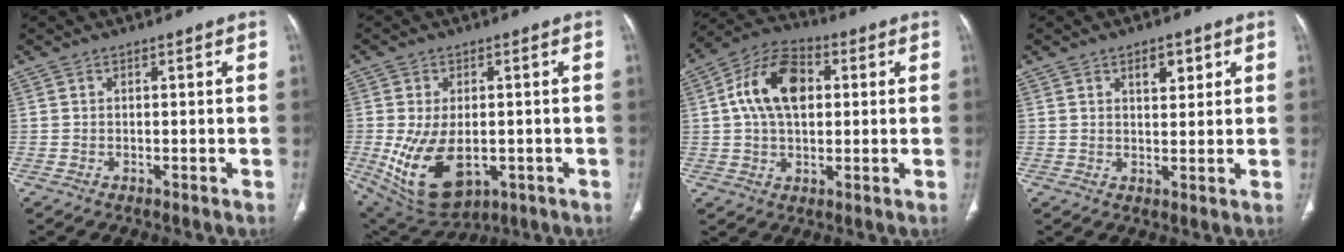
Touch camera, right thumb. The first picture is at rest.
{"total": 14.4, "force": [-2.9, 8.6, 11.2], "torque": [-0.199, -0.006, -0.020]}
{"total": 13.4, "force": [2.5, 8.3, 10.2], "torque": [-0.173, 0.020, 0.035]}
{"total": 4.4, "force": [2.2, 2.3, 3.1], "torque": [-0.027, -0.010, 0.034]}